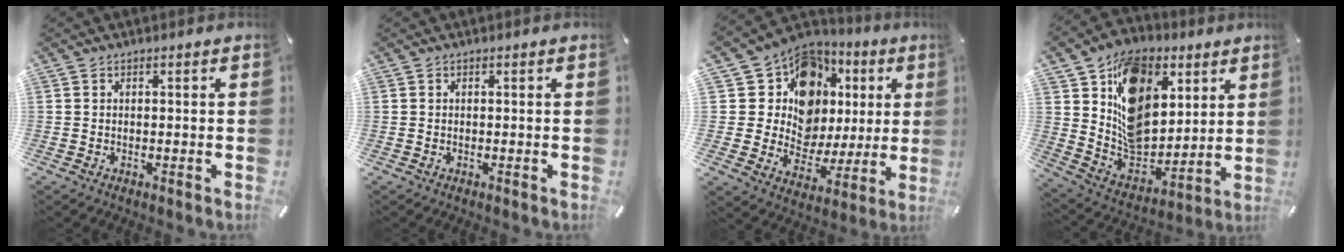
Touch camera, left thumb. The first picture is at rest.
{"total": 0.0}
{"total": 13.9, "force": [5.0, 11.9, 5.0], "torque": [-0.075, -0.051, 0.099]}
{"total": 17.1, "force": [5.8, 13.4, 9.0], "torque": [-0.138, -0.031, 0.114]}